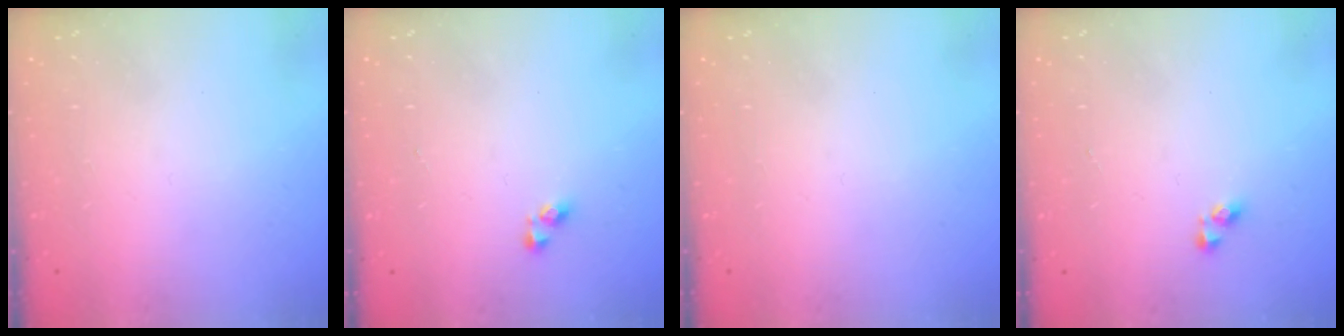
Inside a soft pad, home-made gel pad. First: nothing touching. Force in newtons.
{"total": 3.9, "press": 3.8, "slide": 0.7}
{"total": 0.0}
{"total": 3.9, "press": 3.8, "slide": 0.7}